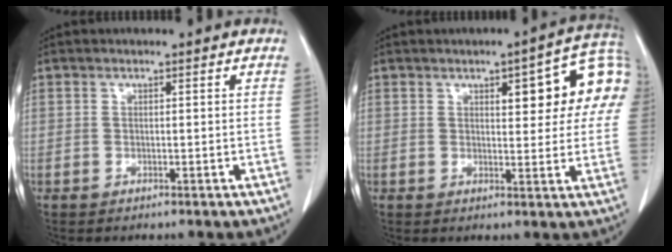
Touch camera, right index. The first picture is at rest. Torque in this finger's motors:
{"motor_torque": [0.36, 0.12, 0.21, 0.04]}